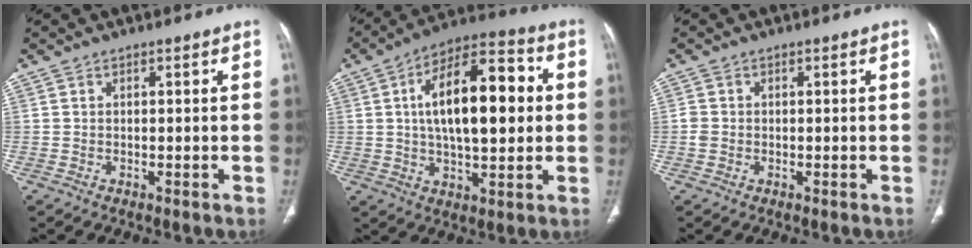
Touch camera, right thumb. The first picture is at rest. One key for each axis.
{"total": 19.3, "fx": 2.5, "fy": 8.7, "fz": 17.0, "tx": -0.254, "ty": 0.022, "tz": 0.033}
{"total": 1.4, "fx": -0.3, "fy": 1.2, "fz": 0.7, "tx": -0.014, "ty": 0.002, "tz": -0.008}